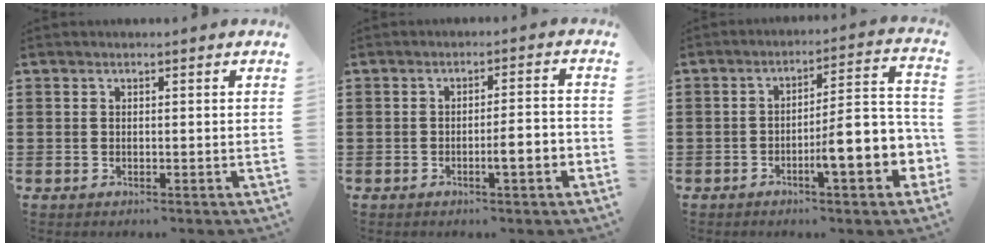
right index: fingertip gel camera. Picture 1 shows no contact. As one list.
[{"total": 4.1, "force": [-1.6, 0.4, 3.7], "torque": [-0.061, 0.001, -0.029]}, {"total": 9.7, "force": [-3.4, 1.9, 8.8], "torque": [-0.135, -0.020, -0.064]}]